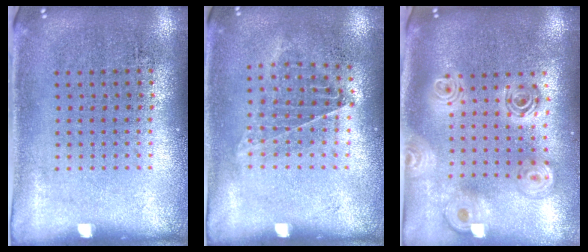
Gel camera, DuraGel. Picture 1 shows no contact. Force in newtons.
{"total": 0.9, "press": 0.8, "slide": 0.4}
{"total": 2.3, "press": 1.8, "slide": 1.4}